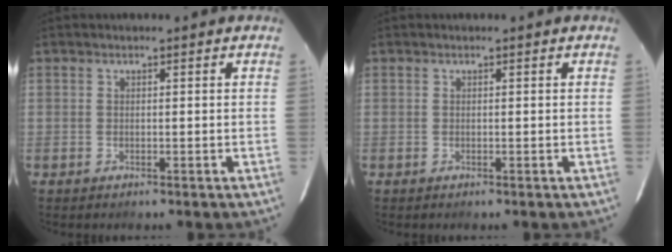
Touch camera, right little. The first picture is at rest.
{"total": 0.0}